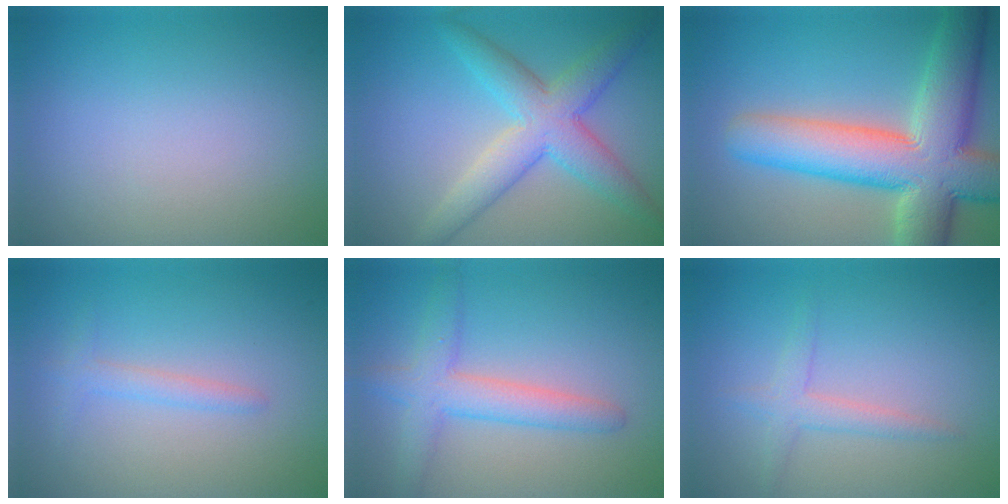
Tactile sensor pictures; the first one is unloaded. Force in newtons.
{"total": 5.8, "press": 5.8, "slide": 0.1}
{"total": 11.8, "press": 11.8, "slide": 0.6}
{"total": 1.5, "press": 1.5, "slide": 0.1}
{"total": 4.0, "press": 4.0, "slide": 0.3}
{"total": 2.0, "press": 2.0, "slide": 0.1}